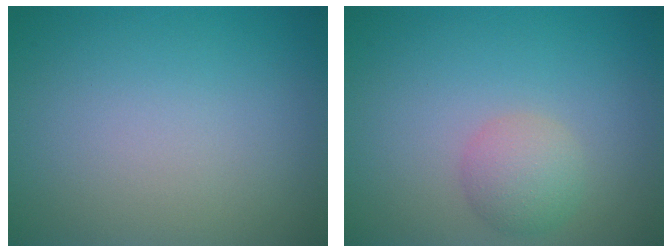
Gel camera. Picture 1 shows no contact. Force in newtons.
{"total": 2.5, "press": 2.5, "slide": 0.1}